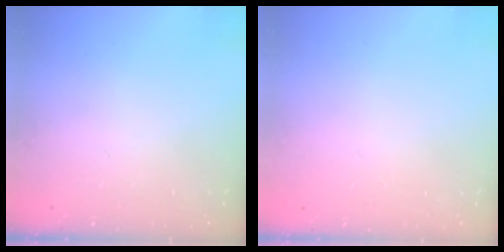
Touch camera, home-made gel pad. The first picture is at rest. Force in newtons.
{"total": 0.0}